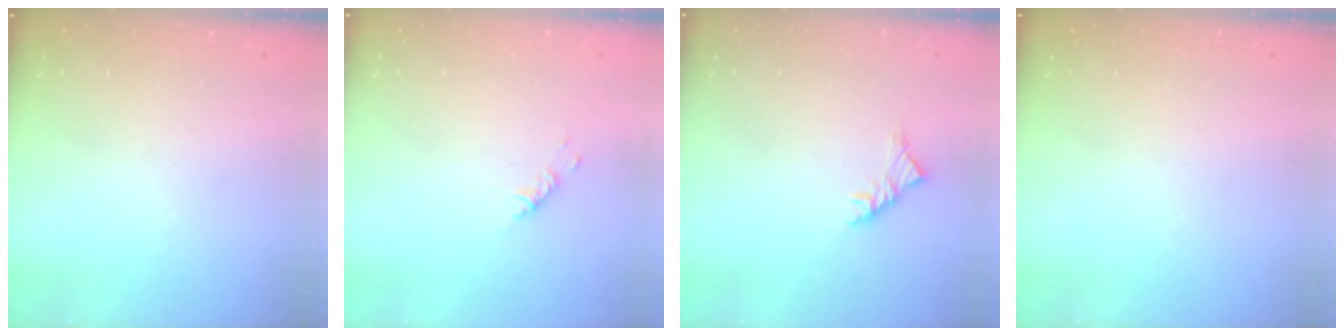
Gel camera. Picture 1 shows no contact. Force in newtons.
{"total": 2.9, "press": 2.9, "slide": 0.6}
{"total": 3.5, "press": 3.4, "slide": 1.1}
{"total": 0.0}